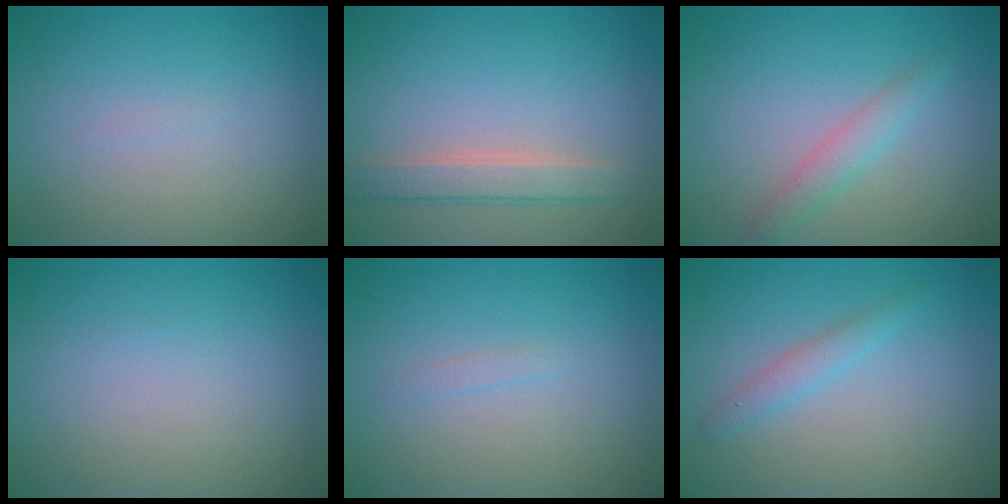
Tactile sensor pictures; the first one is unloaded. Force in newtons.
{"total": 2.6, "press": 2.6, "slide": 0.2}
{"total": 1.9, "press": 1.9, "slide": 0.1}
{"total": 0.0}
{"total": 0.6, "press": 0.6, "slide": 0.1}
{"total": 1.6, "press": 1.6, "slide": 0.1}